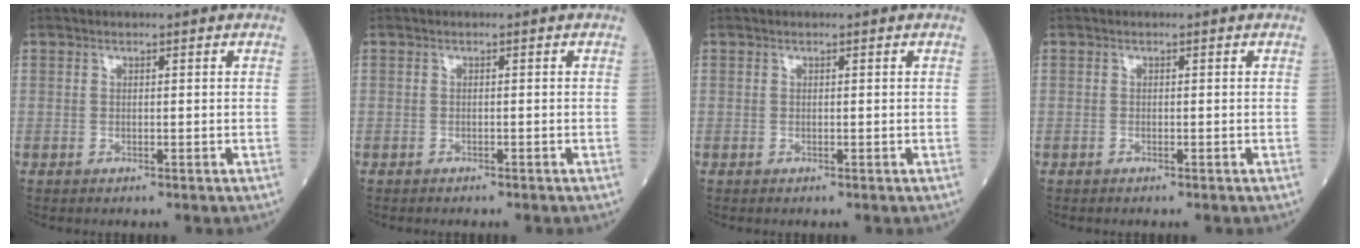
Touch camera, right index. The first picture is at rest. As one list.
[{"total": 0.8, "force": [-0.8, 0.3, 0.2], "torque": [-0.008, 0.000, -0.012]}, {"total": 0.0}, {"total": 0.0}]